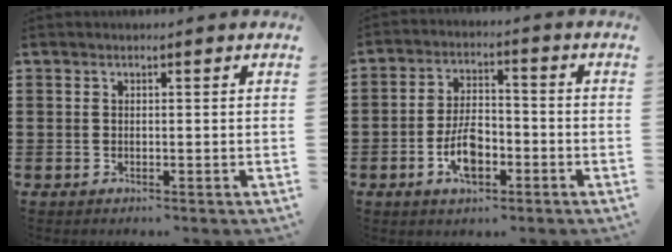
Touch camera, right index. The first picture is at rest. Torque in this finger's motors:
{"motor_torque": [2.14, 0.00, 0.78, 0.19]}